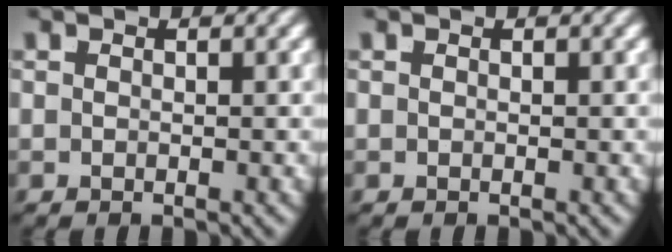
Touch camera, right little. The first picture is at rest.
{"total": 0.0}